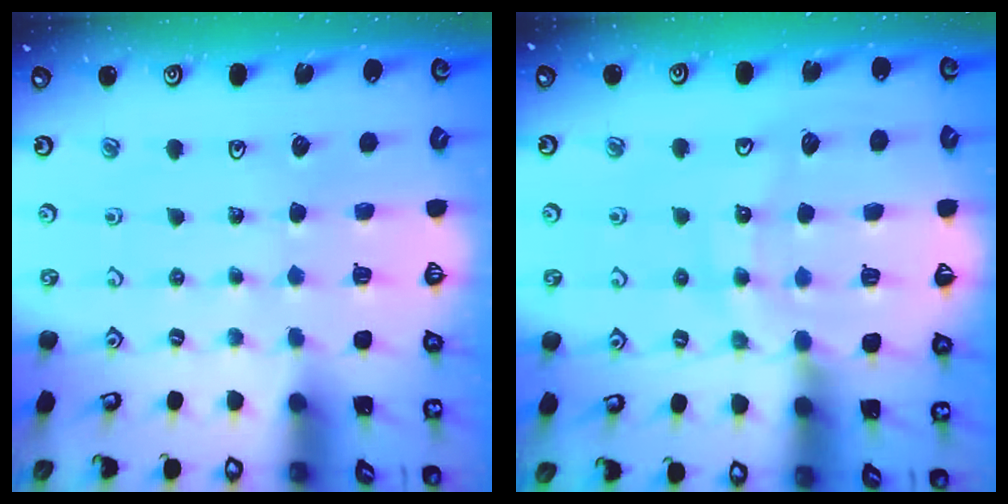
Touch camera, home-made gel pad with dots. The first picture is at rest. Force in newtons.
{"total": 12.9, "press": 12.8, "slide": 1.5}